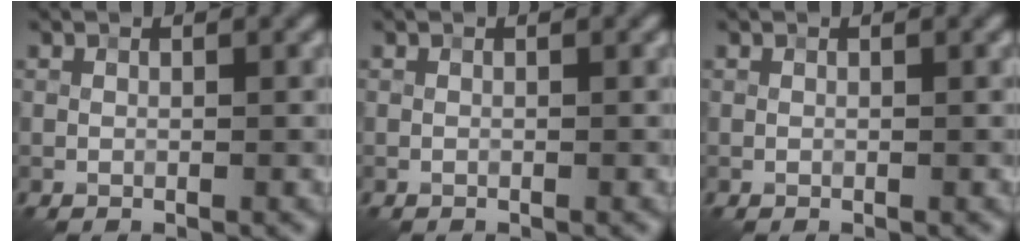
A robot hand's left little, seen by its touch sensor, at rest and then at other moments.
{"total": 0.0}
{"total": 0.0}